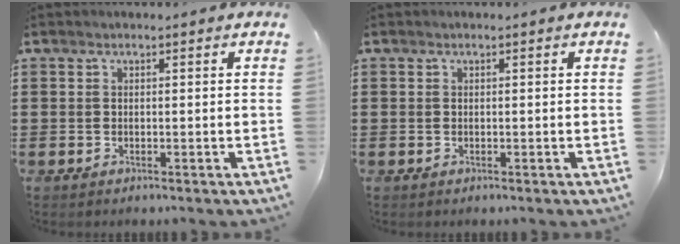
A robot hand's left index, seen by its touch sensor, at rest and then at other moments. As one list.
[{"total": 0.0}]